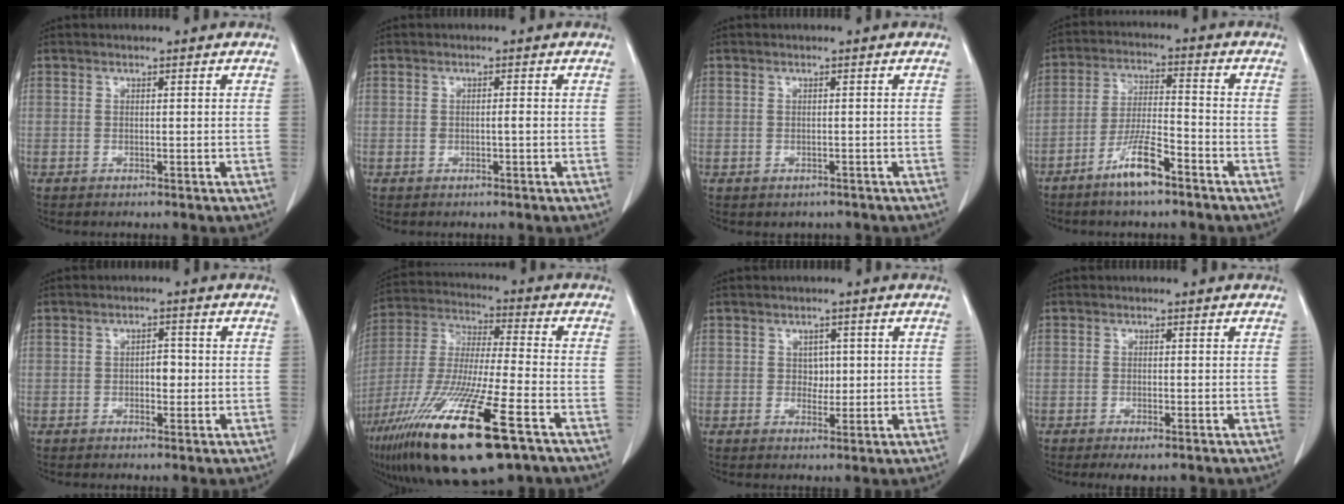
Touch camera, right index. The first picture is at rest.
{"total": 1.1, "force": [-0.1, 0.3, 1.0], "torque": [-0.019, 0.000, 0.000]}
{"total": 1.4, "force": [-0.8, 1.1, 0.1], "torque": [-0.005, 0.002, -0.007]}
{"total": 8.0, "force": [-5.3, 1.1, 5.8], "torque": [-0.117, -0.006, -0.100]}
{"total": 2.2, "force": [-0.2, 1.2, 1.8], "torque": [-0.023, 0.004, -0.003]}
{"total": 23.9, "force": [-13.2, 3.1, 19.8], "torque": [-0.392, -0.066, -0.236]}
{"total": 2.3, "force": [0.4, 1.8, 1.4], "torque": [-0.013, -0.001, 0.008]}
{"total": 2.8, "force": [-1.9, 0.7, 1.9], "torque": [-0.026, -0.005, -0.025]}